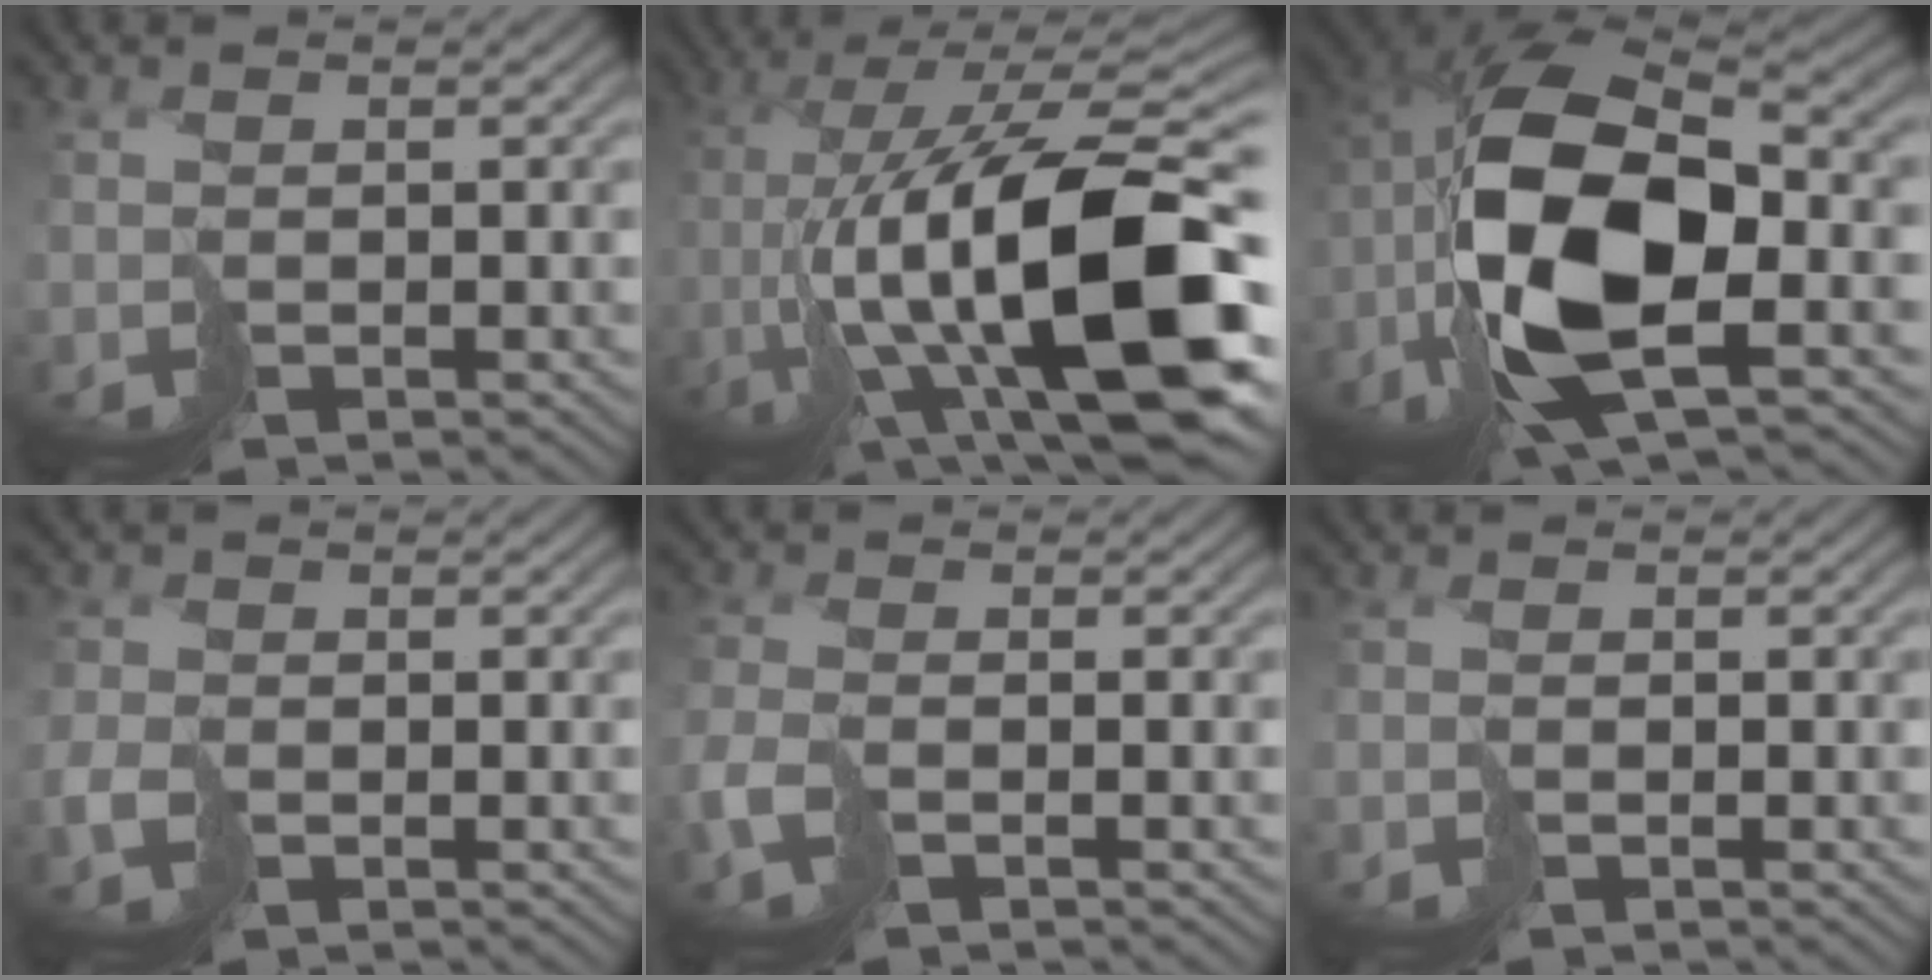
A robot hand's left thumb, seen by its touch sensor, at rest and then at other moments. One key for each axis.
{"total": 20.1, "fx": -2.1, "fy": 8.7, "fz": 18.0, "tx": -0.311, "ty": 0.001, "tz": -0.029}
{"total": 16.6, "fx": -3.1, "fy": 8.6, "fz": 13.8, "tx": -0.299, "ty": -0.006, "tz": -0.046}
{"total": 2.3, "fx": -0.6, "fy": 1.9, "fz": 1.2, "tx": -0.031, "ty": -0.008, "tz": -0.012}
{"total": 3.8, "fx": -1.6, "fy": 1.8, "fz": 2.9, "tx": -0.079, "ty": -0.013, "tz": -0.038}
{"total": 1.1, "fx": -0.4, "fy": 0.3, "fz": 0.9, "tx": -0.018, "ty": -0.001, "tz": -0.010}